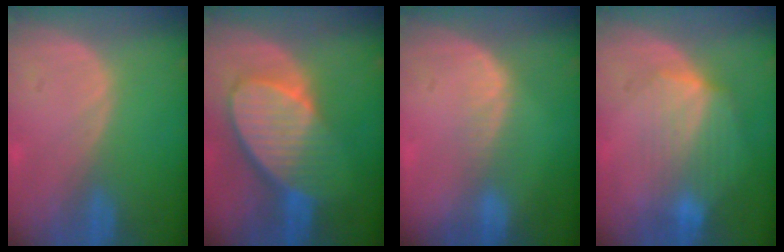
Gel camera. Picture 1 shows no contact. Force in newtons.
{"total": 9.7, "press": 8.6, "slide": 4.6}
{"total": 2.5, "press": 2.0, "slide": 1.6}
{"total": 7.2, "press": 6.7, "slide": 2.6}